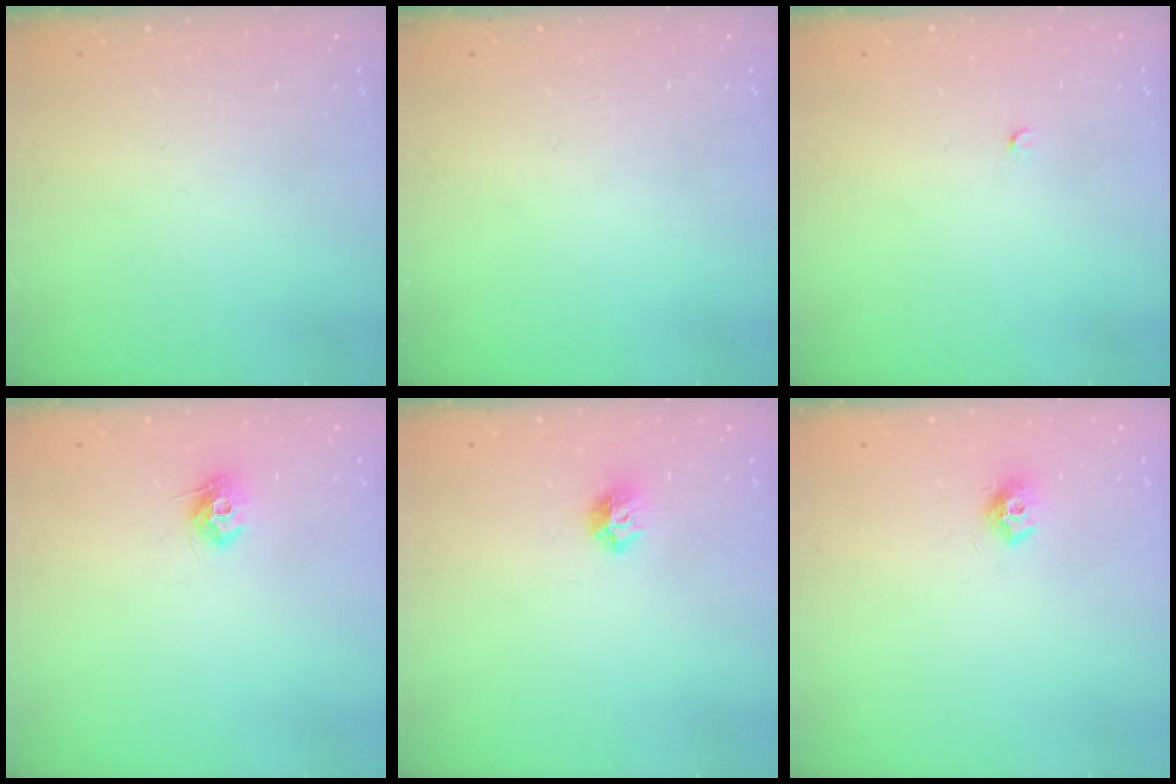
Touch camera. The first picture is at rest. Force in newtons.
{"total": 0.0}
{"total": 2.0, "press": 2.0, "slide": 0.3}
{"total": 8.1, "press": 8.1, "slide": 0.2}
{"total": 6.5, "press": 6.5, "slide": 0.9}
{"total": 7.8, "press": 7.8, "slide": 0.3}